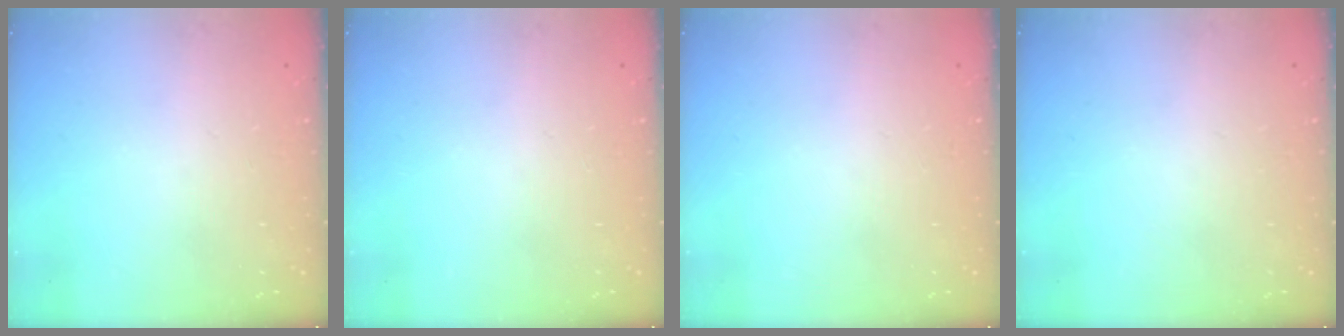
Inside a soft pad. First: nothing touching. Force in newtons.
{"total": 0.0}
{"total": 0.0}
{"total": 0.0}